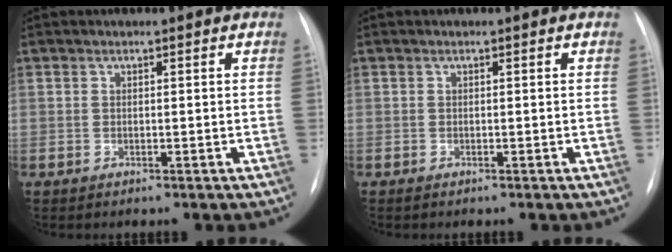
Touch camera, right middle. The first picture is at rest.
{"total": 0.0}